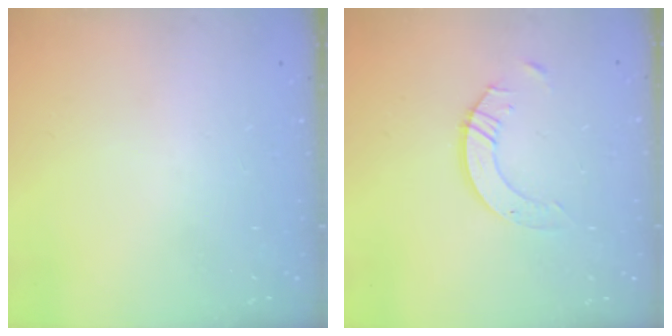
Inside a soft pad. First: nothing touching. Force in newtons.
{"total": 4.8, "press": 4.7, "slide": 0.4}